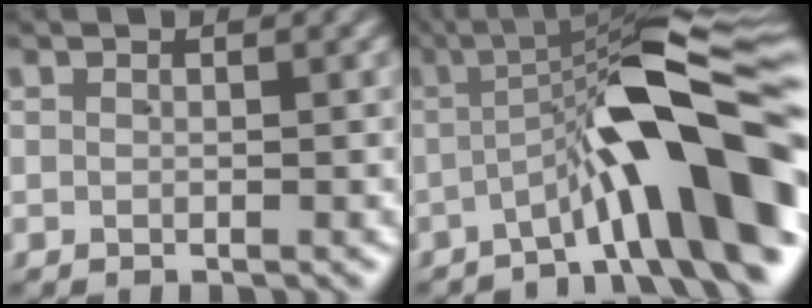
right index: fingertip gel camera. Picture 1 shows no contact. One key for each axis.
{"total": 12.3, "fx": -2.0, "fy": 2.6, "fz": 11.9, "tx": -0.151, "ty": 0.016, "tz": -0.031}